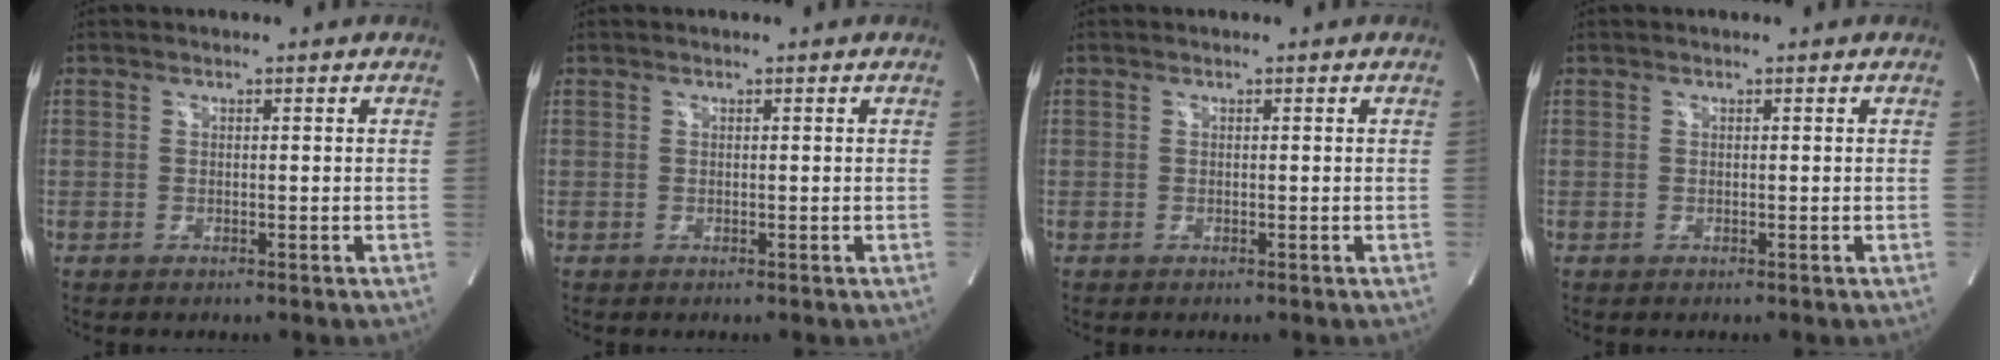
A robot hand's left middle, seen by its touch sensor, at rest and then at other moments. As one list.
[{"total": 0.0}, {"total": 0.0}, {"total": 0.0}]